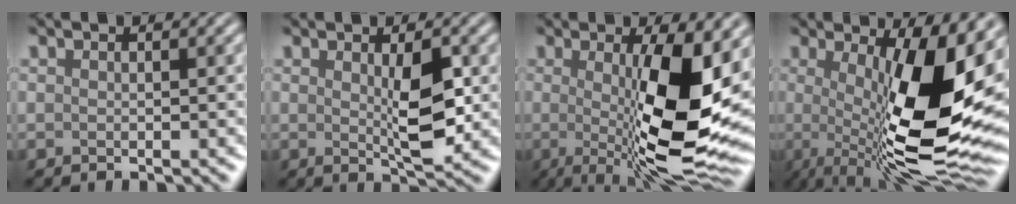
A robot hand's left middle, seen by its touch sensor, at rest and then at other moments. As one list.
[{"total": 3.7, "force": [0.3, 0.8, 3.6], "torque": [-0.062, -0.007, 0.013]}, {"total": 12.5, "force": [-0.5, 3.1, 12.1], "torque": [-0.177, -0.018, -0.001]}, {"total": 14.7, "force": [0.2, 4.4, 14.0], "torque": [-0.185, -0.010, 0.001]}]